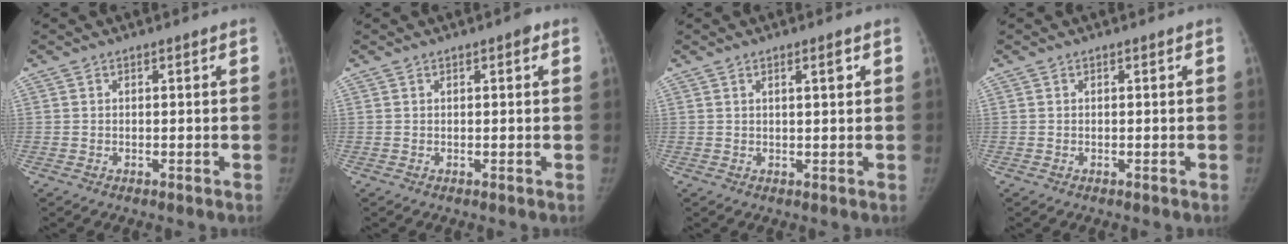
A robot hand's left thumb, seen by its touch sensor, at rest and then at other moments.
{"total": 1.1, "force": [0.5, 0.4, 0.9], "torque": [-0.011, 0.002, 0.003]}
{"total": 2.2, "force": [0.9, 0.4, 2.0], "torque": [-0.027, -0.002, 0.015]}
{"total": 0.0}